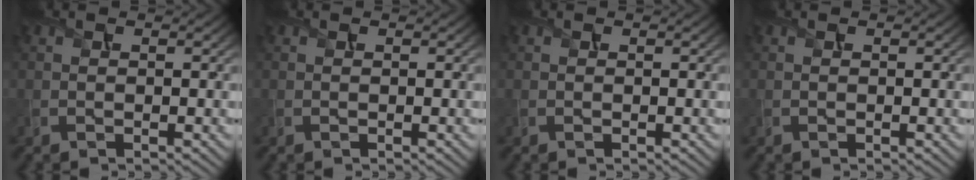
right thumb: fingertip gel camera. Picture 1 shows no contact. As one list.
[{"total": 0.0}, {"total": 0.0}, {"total": 0.0}]